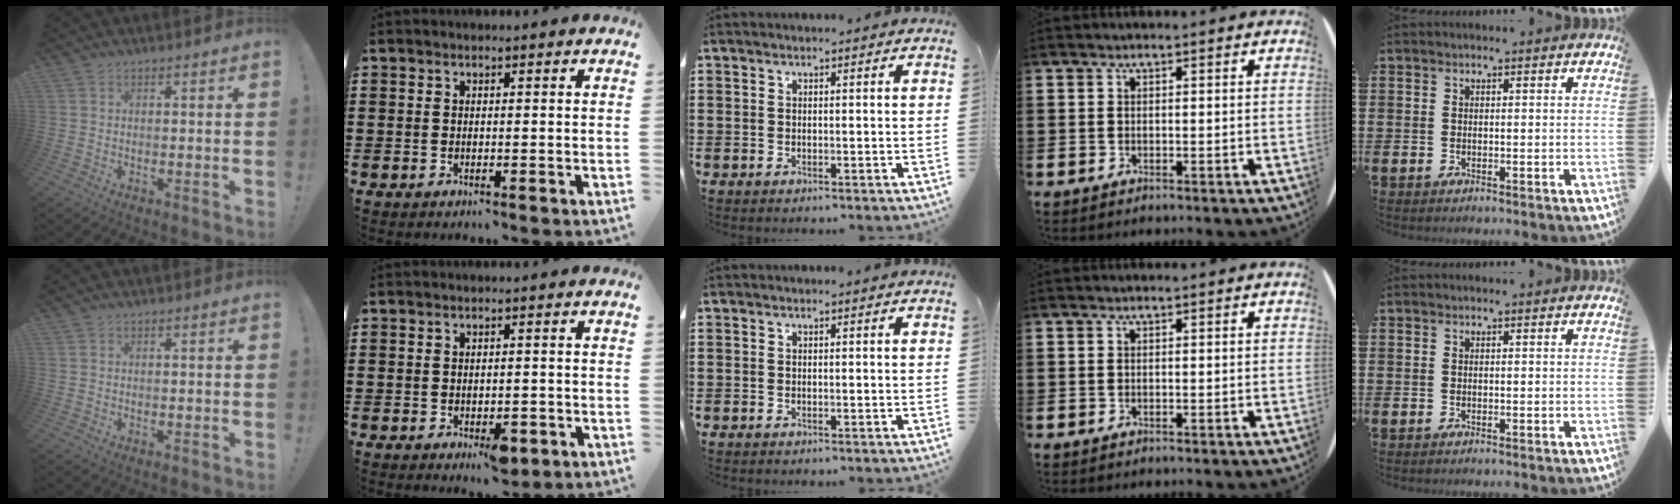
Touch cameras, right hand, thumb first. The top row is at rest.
{"index": {"total": 2.8, "force": [-1.5, 1.2, 2.1], "torque": [-0.034, 0.003, -0.027]}}